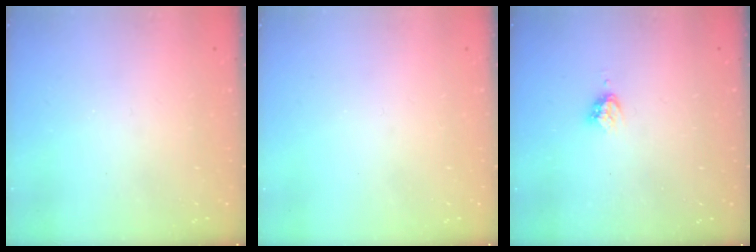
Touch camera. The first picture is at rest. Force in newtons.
{"total": 0.0}
{"total": 3.5, "press": 3.5, "slide": 0.5}